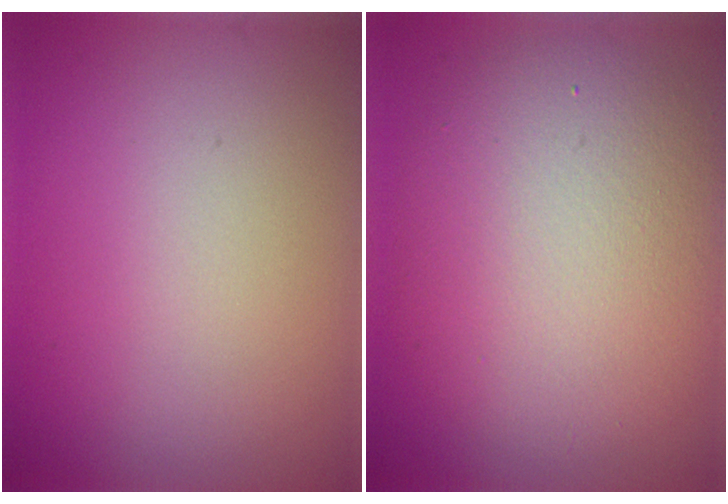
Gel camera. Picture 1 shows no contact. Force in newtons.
{"total": 9.0, "press": 9.0, "slide": 0.2}